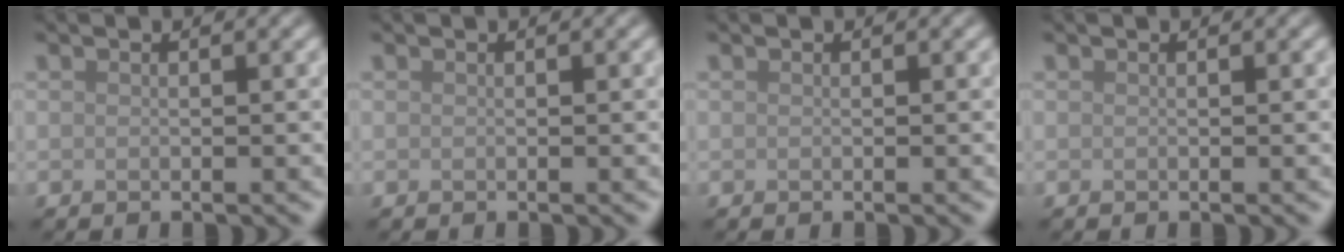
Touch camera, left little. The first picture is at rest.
{"total": 0.0}
{"total": 0.0}
{"total": 0.0}